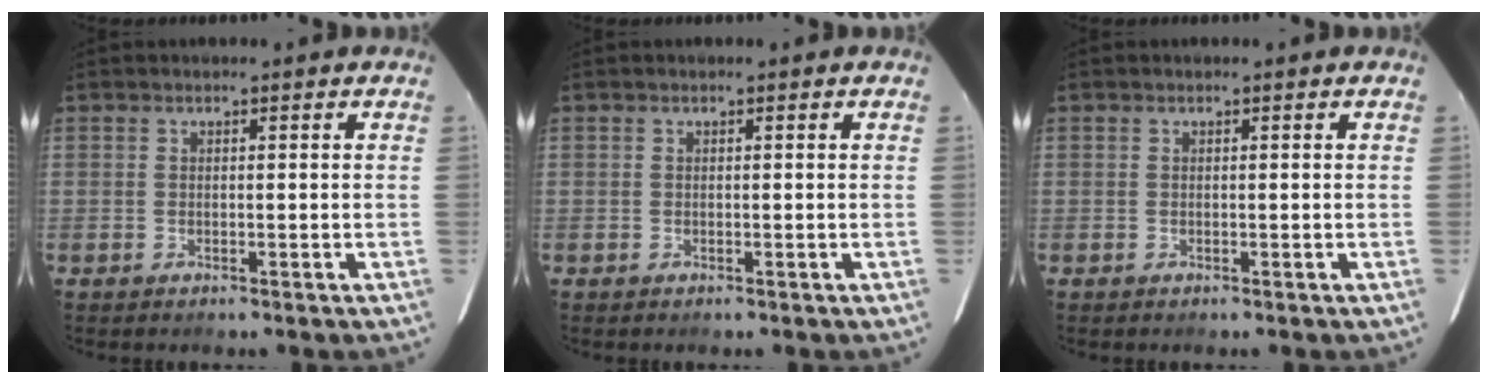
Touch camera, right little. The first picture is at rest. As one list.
[{"total": 0.0}, {"total": 0.0}]